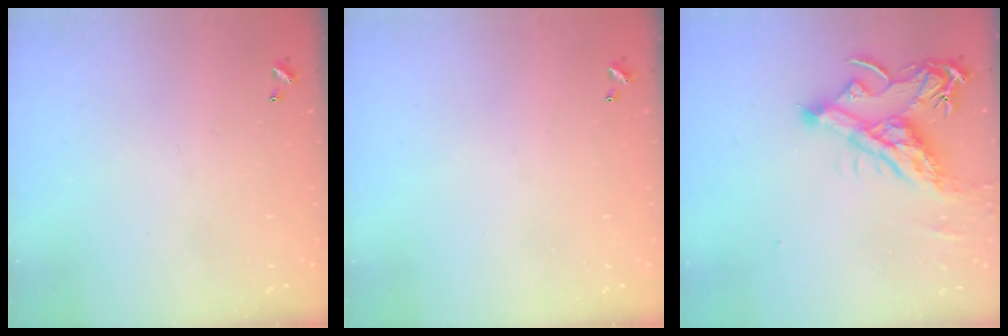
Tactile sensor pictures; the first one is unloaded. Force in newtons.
{"total": 0.0}
{"total": 9.5, "press": 9.3, "slide": 1.6}